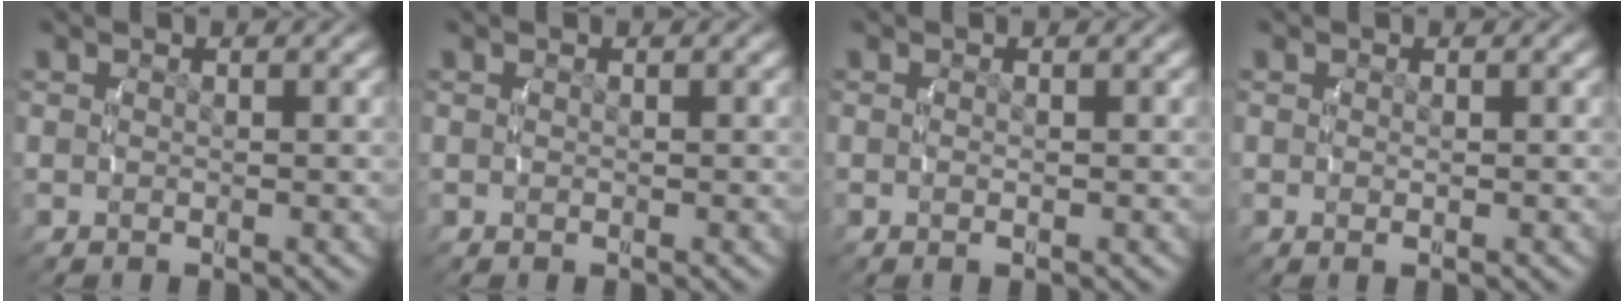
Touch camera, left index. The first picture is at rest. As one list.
[{"total": 0.0}, {"total": 0.6, "force": [-0.3, 0.0, 0.5], "torque": [-0.017, -0.006, -0.003]}, {"total": 0.7, "force": [-0.1, 0.5, 0.5], "torque": [-0.019, -0.007, 0.002]}]